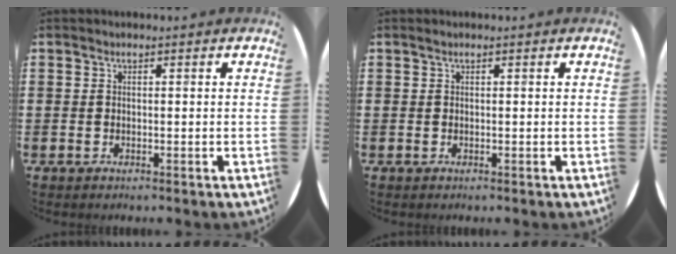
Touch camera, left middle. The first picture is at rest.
{"total": 0.0}